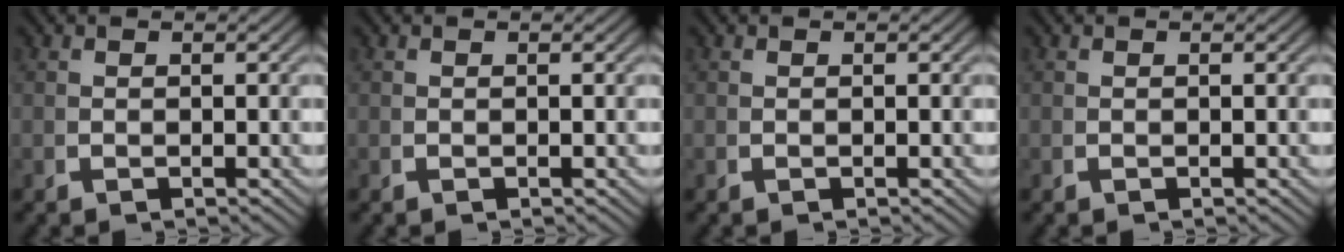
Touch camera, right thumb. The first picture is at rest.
{"total": 0.0}
{"total": 0.0}
{"total": 0.0}